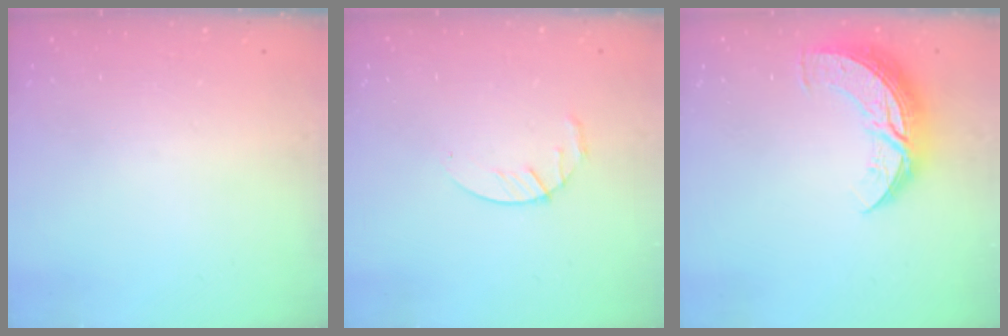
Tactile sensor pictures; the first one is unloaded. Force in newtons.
{"total": 4.0, "press": 4.0, "slide": 0.6}
{"total": 12.7, "press": 12.6, "slide": 0.6}